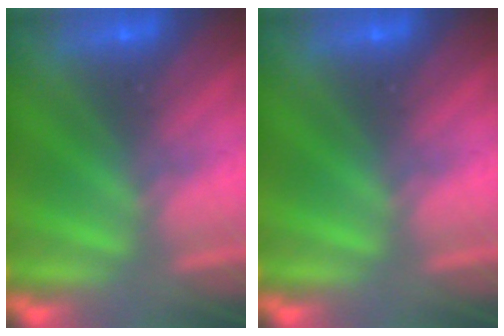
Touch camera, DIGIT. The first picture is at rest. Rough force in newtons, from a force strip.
{"total": 0.0}